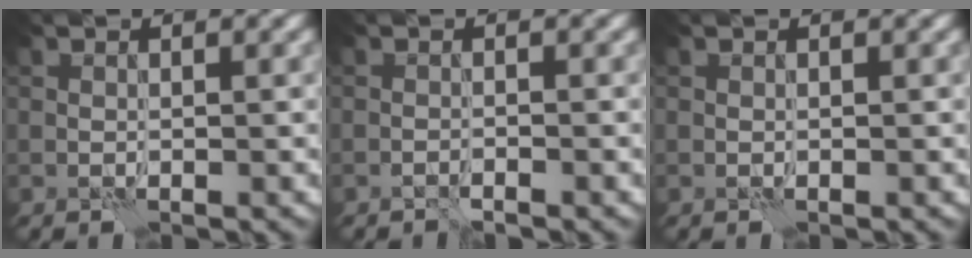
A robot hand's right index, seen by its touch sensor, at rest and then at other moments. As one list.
[{"total": 0.8, "force": [-0.8, 0.0, 0.3], "torque": [-0.004, 0.005, -0.018]}, {"total": 0.0}]